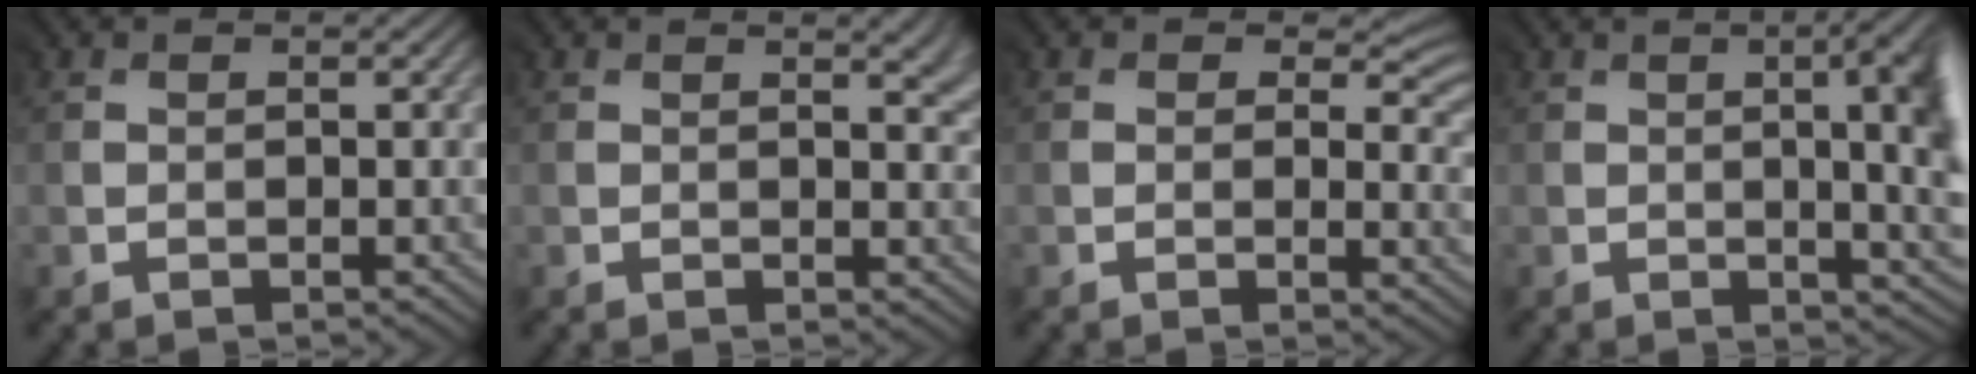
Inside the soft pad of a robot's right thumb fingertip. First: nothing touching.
{"total": 3.8, "force": [0.9, 1.3, 3.5], "torque": [-0.038, 0.000, 0.014]}
{"total": 4.9, "force": [1.5, 2.8, 3.8], "torque": [-0.052, -0.007, 0.020]}
{"total": 10.7, "force": [0.1, 4.2, 9.9], "torque": [-0.091, 0.011, -0.007]}